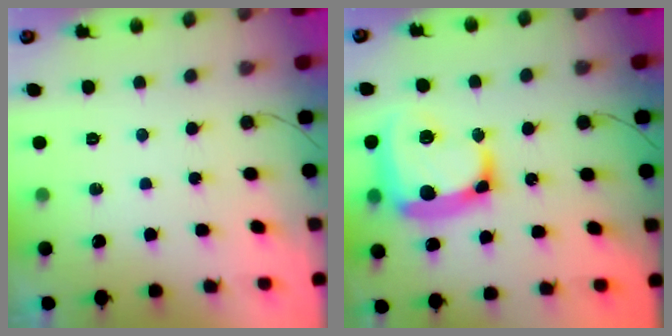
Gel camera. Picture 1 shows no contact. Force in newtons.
{"total": 18.5, "press": 18.5, "slide": 1.3}